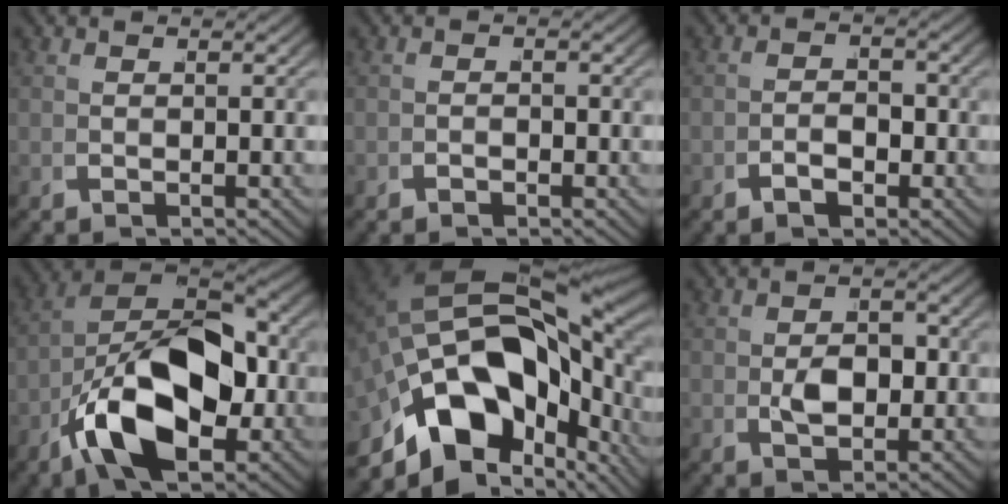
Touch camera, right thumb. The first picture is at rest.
{"total": 0.6, "force": [-0.6, 0.2, -0.1], "torque": [0.015, 0.003, -0.015]}
{"total": 1.8, "force": [-0.9, 1.1, 1.1], "torque": [-0.001, -0.001, -0.019]}
{"total": 15.8, "force": [-1.2, 9.7, 12.4], "torque": [-0.233, -0.033, -0.015]}
{"total": 18.9, "force": [0.1, 11.8, 14.7], "torque": [-0.274, -0.038, 0.015]}
{"total": 3.0, "force": [0.2, 1.9, 2.3], "torque": [-0.035, -0.005, 0.008]}